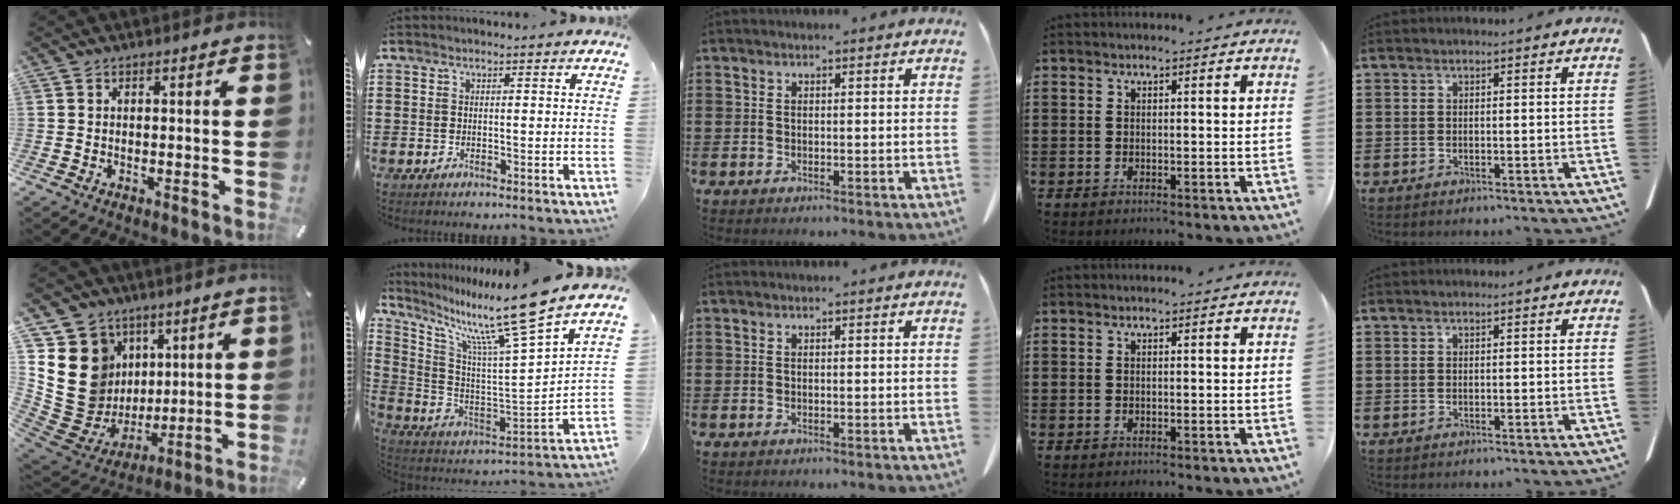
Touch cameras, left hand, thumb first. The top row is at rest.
{"thumb": {"total": 18.1, "force": [3.4, 16.6, 6.5], "torque": [-0.114, -0.039, 0.094]}, "index": {"total": 12.8, "force": [10.0, -0.6, 7.9], "torque": [-0.163, -0.076, 0.152]}}